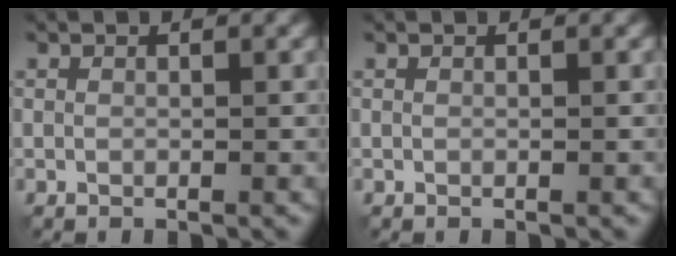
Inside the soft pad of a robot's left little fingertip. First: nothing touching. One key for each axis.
{"total": 0.0}